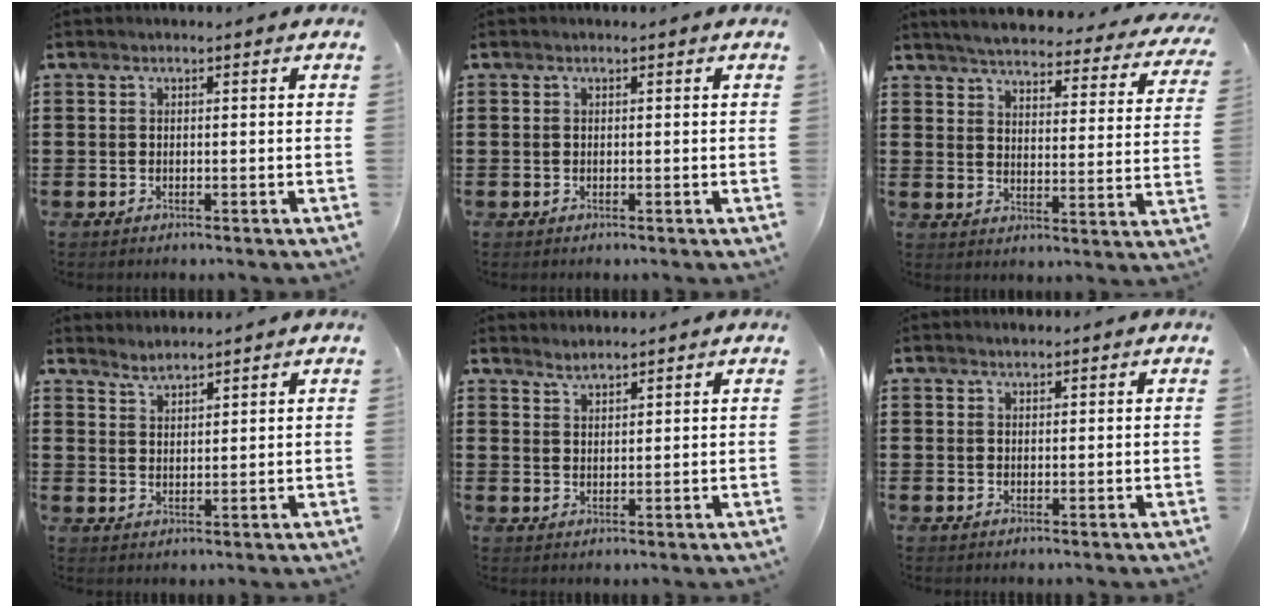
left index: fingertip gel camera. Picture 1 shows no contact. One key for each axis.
{"total": 0.0}
{"total": 4.6, "fx": 4.4, "fy": -0.1, "fz": 1.4, "tx": -0.050, "ty": -0.035, "tz": 0.071}
{"total": 2.6, "fx": 2.6, "fy": 0.1, "fz": 0.0, "tx": -0.006, "ty": -0.006, "tz": 0.050}
{"total": 2.1, "fx": 2.1, "fy": 0.1, "fz": 0.1, "tx": -0.007, "ty": 0.000, "tz": 0.042}
{"total": 0.9, "fx": 0.9, "fy": 0.2, "fz": 0.2, "tx": -0.004, "ty": 0.000, "tz": 0.018}